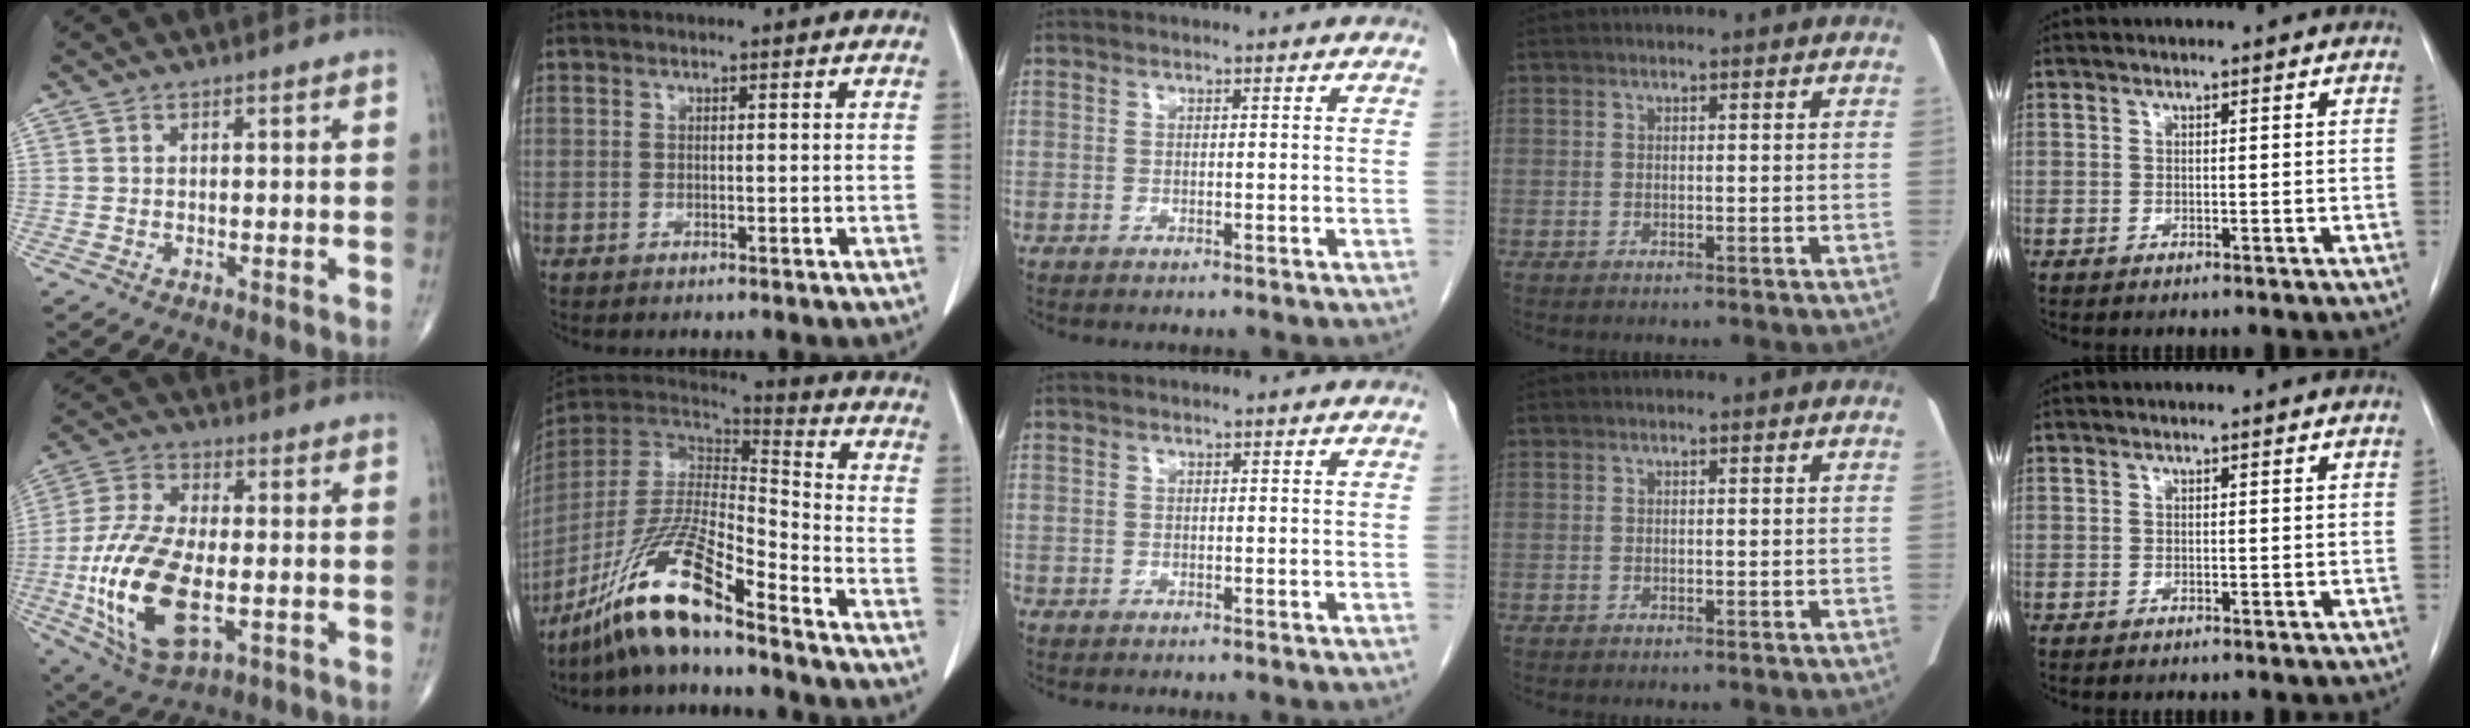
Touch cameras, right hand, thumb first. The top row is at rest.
{"thumb": {"total": 19.4, "force": [-3.8, 9.4, 16.5], "torque": [-0.341, 0.001, -0.059]}, "index": {"total": 15.8, "force": [-11.6, 1.4, 10.6], "torque": [-0.204, -0.009, -0.218]}}